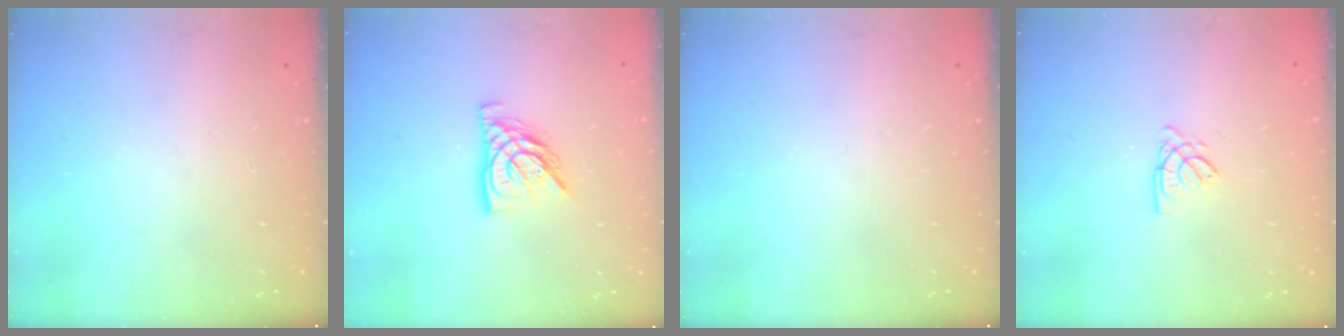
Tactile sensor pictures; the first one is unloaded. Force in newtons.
{"total": 10.0, "press": 9.9, "slide": 1.1}
{"total": 0.0}
{"total": 2.6, "press": 2.6, "slide": 0.1}